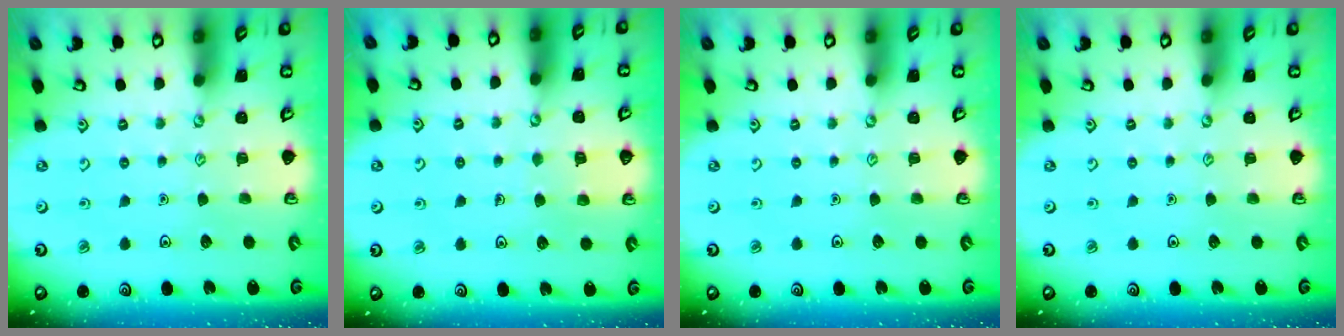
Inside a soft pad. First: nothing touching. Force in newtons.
{"total": 3.7, "press": 3.7, "slide": 0.3}
{"total": 0.0}
{"total": 0.0}